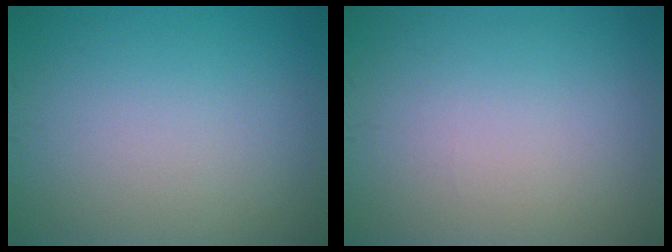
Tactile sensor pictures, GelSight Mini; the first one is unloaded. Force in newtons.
{"total": 0.0}